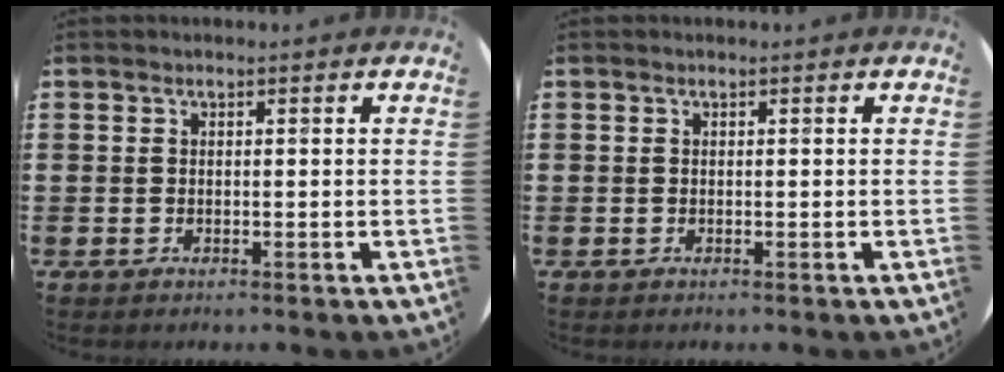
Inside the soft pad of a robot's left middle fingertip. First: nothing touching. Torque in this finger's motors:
{"motor_torque": [-0.07, 0.03, 0.01, 0.00]}